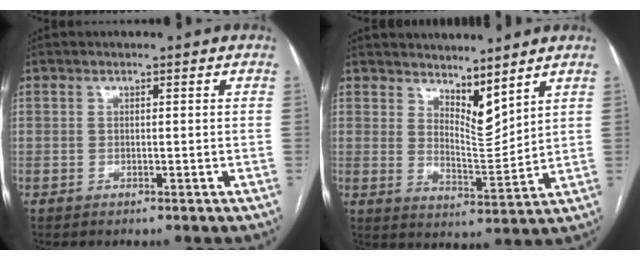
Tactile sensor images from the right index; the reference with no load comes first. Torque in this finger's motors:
{"motor_torque": [-0.11, 0.26, -0.02, 0.00]}